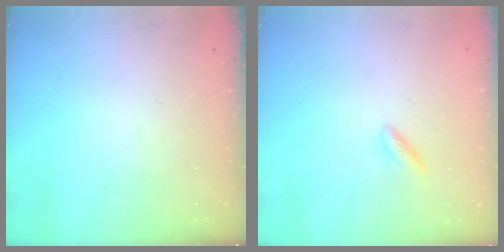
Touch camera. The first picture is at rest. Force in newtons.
{"total": 3.2, "press": 3.2, "slide": 0.6}